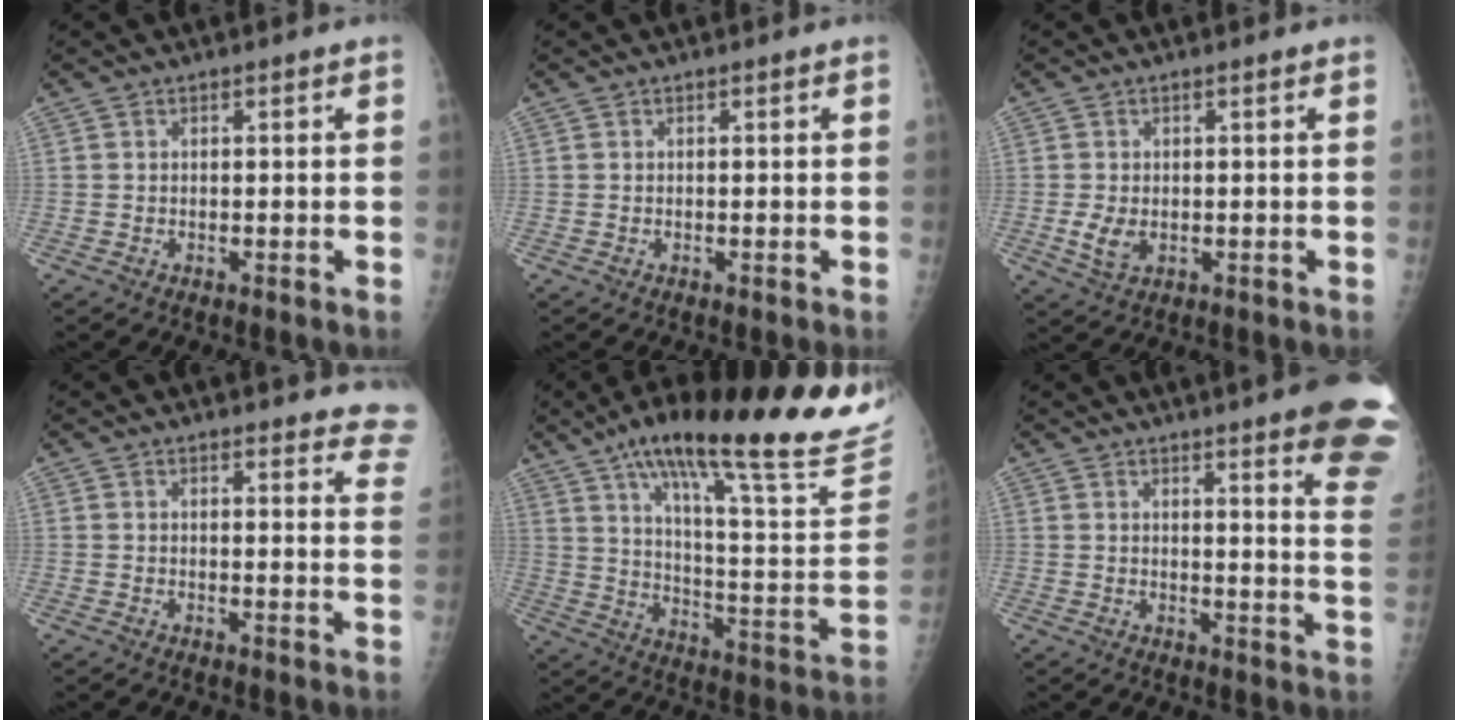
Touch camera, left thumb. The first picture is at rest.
{"total": 0.0}
{"total": 3.6, "force": [-0.3, 2.3, 2.7], "torque": [-0.054, -0.007, 0.000]}
{"total": 11.5, "force": [10.9, 2.4, 2.6], "torque": [0.018, -0.070, 0.087]}
{"total": 30.0, "force": [22.7, 3.9, 19.2], "torque": [-0.268, -0.103, 0.328]}
{"total": 16.9, "force": [12.1, 1.6, 11.6], "torque": [-0.120, -0.075, 0.128]}